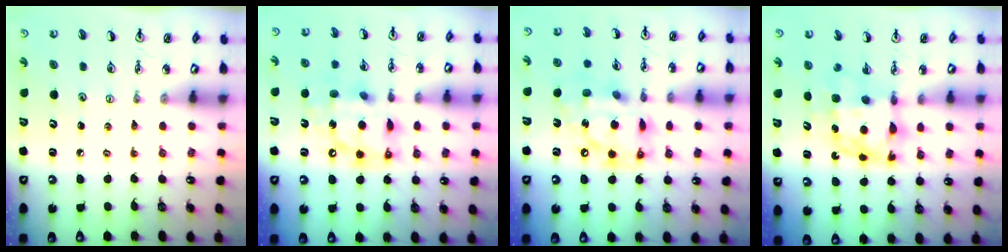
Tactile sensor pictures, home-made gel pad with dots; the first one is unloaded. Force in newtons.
{"total": 13.8, "press": 13.8, "slide": 1.0}
{"total": 17.1, "press": 17.1, "slide": 1.4}
{"total": 7.5, "press": 7.4, "slide": 0.6}